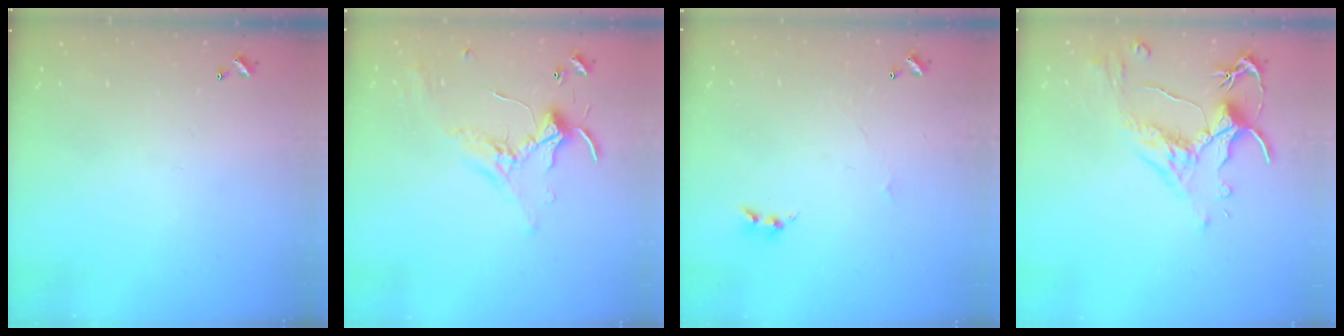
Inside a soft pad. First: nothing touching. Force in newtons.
{"total": 0.9, "press": 0.8, "slide": 0.4}
{"total": 2.1, "press": 2.0, "slide": 0.5}
{"total": 2.5, "press": 2.1, "slide": 1.4}